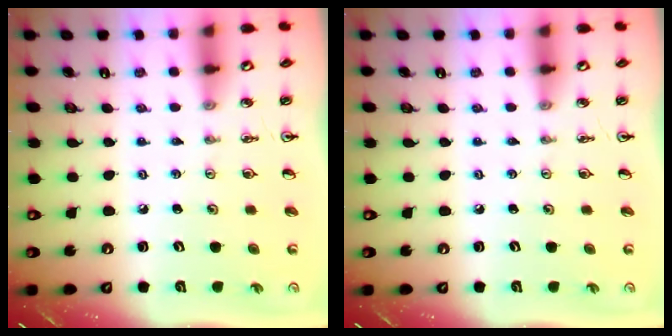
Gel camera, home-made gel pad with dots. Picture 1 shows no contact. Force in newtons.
{"total": 0.0}